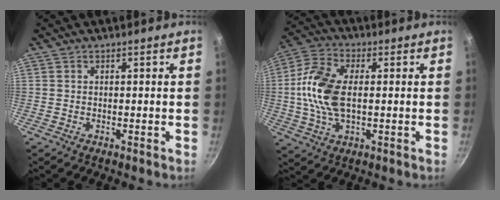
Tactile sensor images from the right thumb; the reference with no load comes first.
{"total": 13.0, "force": [0.3, 7.1, 10.8], "torque": [-0.217, 0.020, -0.005]}